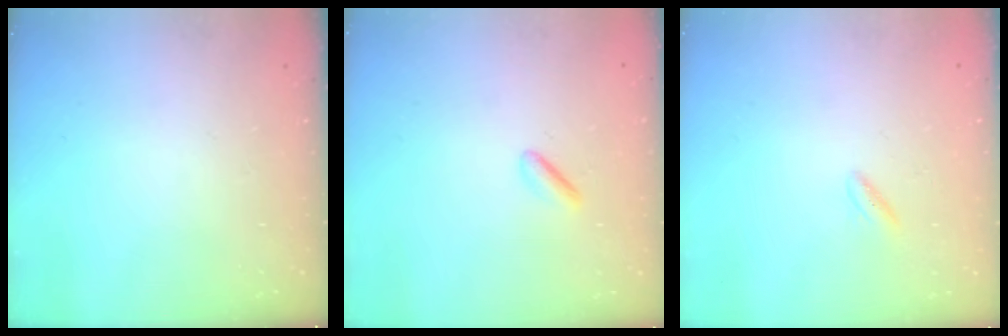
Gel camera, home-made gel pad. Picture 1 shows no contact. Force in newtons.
{"total": 1.4, "press": 1.1, "slide": 0.9}
{"total": 1.3, "press": 1.2, "slide": 0.5}